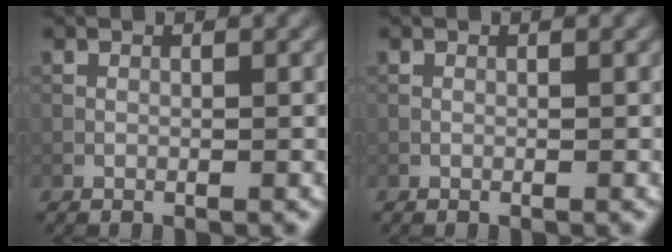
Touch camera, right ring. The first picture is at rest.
{"total": 0.0}